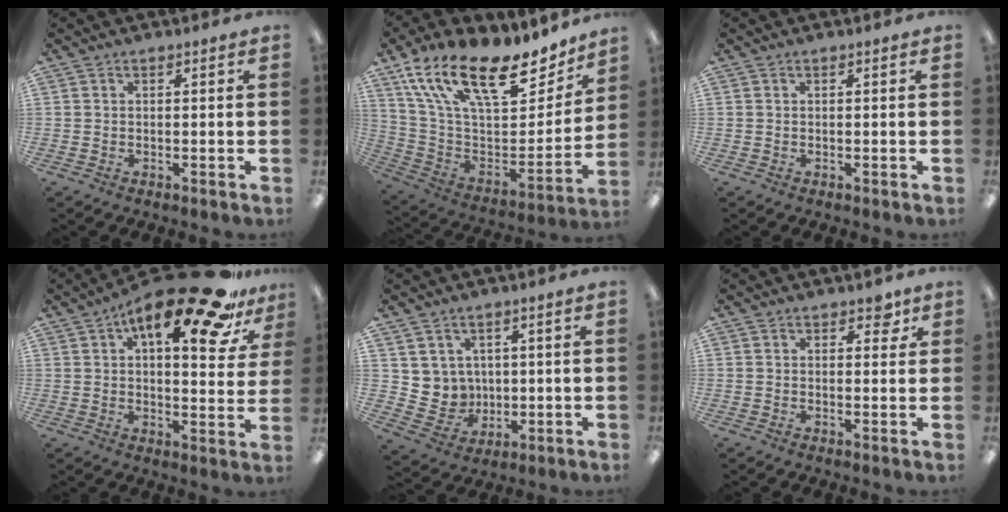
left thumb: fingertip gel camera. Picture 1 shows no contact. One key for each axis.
{"total": 22.6, "fx": 14.3, "fy": 9.8, "fz": 14.6, "tx": -0.239, "ty": -0.079, "tz": 0.252}
{"total": 0.0}
{"total": 21.2, "fx": 13.2, "fy": 6.6, "fz": 15.2, "tx": -0.227, "ty": -0.075, "tz": 0.210}
{"total": 6.2, "fx": 3.7, "fy": 5.0, "fz": -0.7, "tx": -0.011, "ty": -0.023, "tz": 0.076}
{"total": 3.5, "fx": 2.2, "fy": 1.9, "fz": 1.9, "tx": -0.009, "ty": -0.006, "tz": 0.033}